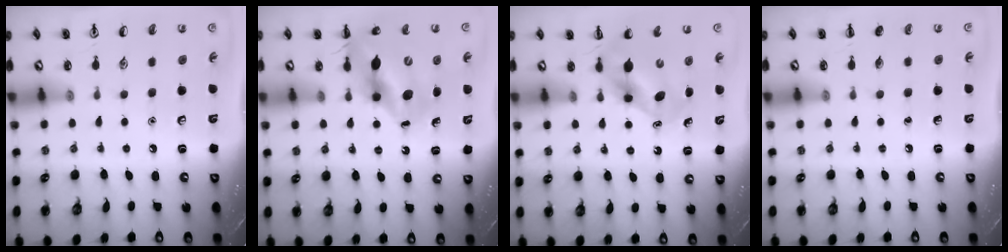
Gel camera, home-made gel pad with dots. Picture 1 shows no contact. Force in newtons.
{"total": 12.6, "press": 12.2, "slide": 3.1}
{"total": 6.1, "press": 6.0, "slide": 1.0}
{"total": 0.0}